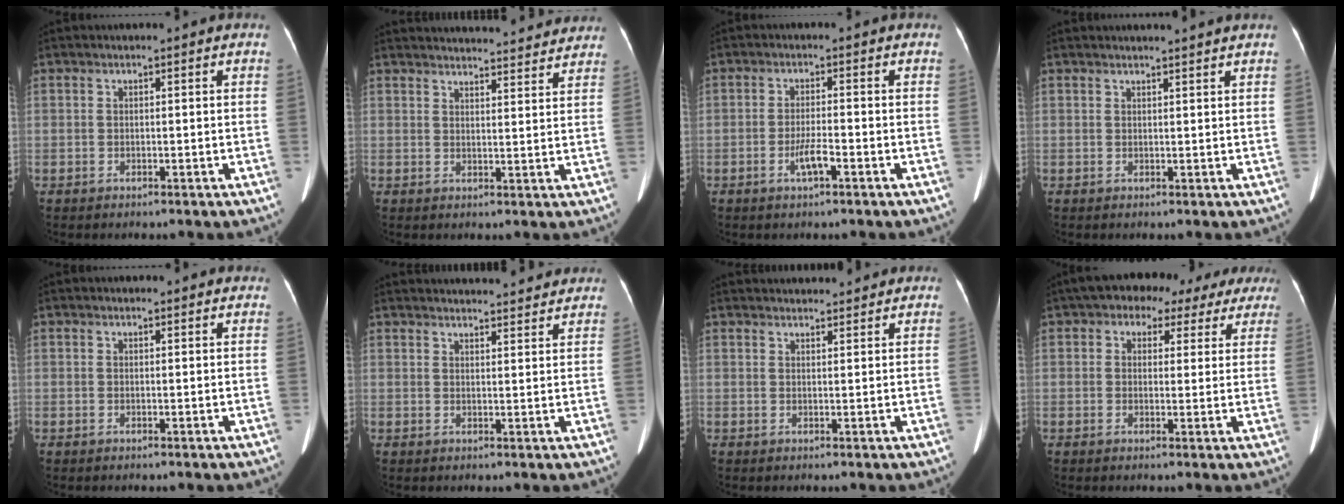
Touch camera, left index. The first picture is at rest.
{"total": 21.9, "force": [20.9, 3.3, 5.6], "torque": [-0.075, -0.008, 0.259]}
{"total": 2.9, "force": [-1.8, 0.0, 2.3], "torque": [-0.044, -0.010, -0.031]}
{"total": 4.7, "force": [4.4, -0.6, 1.5], "torque": [-0.014, 0.004, 0.046]}
{"total": 4.4, "force": [4.2, 0.8, 1.2], "torque": [-0.009, 0.003, 0.038]}
{"total": 17.6, "force": [16.8, 2.4, 4.6], "torque": [-0.055, 0.010, 0.211]}
{"total": 9.4, "force": [9.1, 1.4, 2.2], "torque": [-0.018, 0.017, 0.111]}
{"total": 12.2, "force": [9.2, 6.4, 4.7], "torque": [-0.038, 0.028, 0.100]}